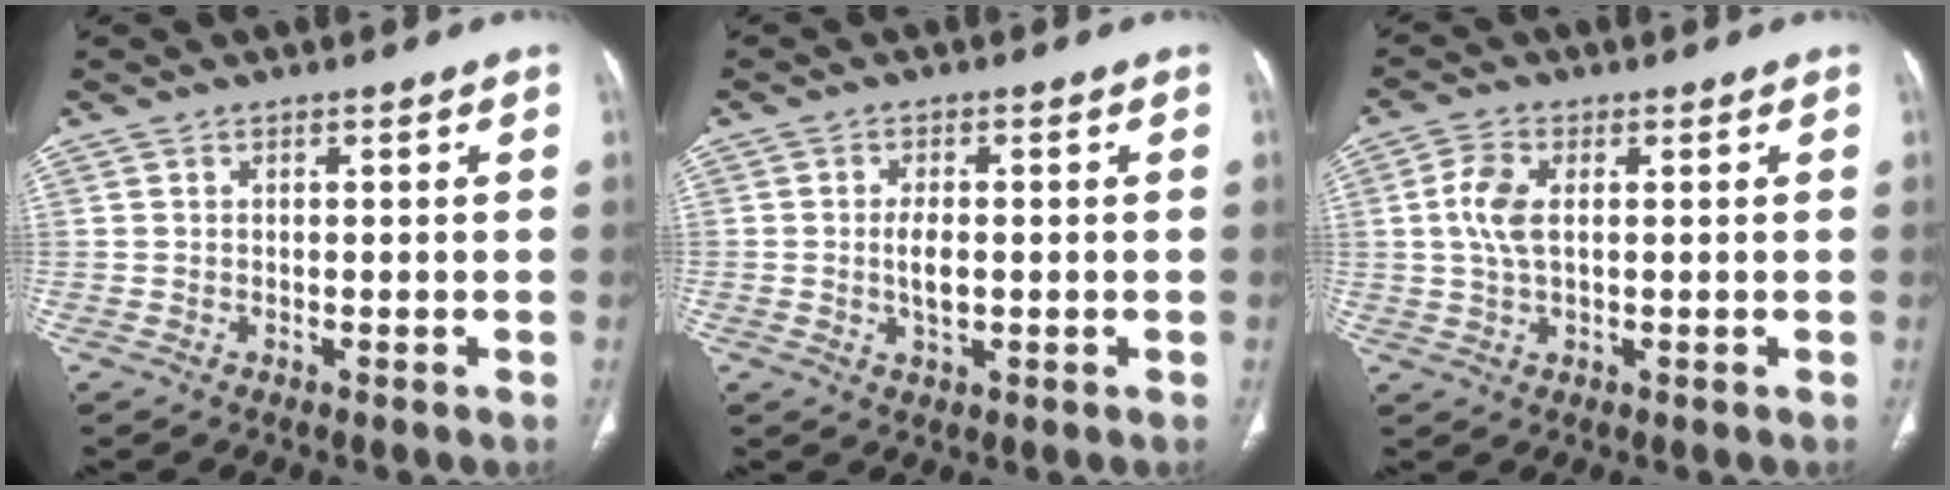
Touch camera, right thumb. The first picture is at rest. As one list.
[{"total": 3.8, "force": [-0.2, 1.9, 3.2], "torque": [-0.057, -0.002, -0.002]}, {"total": 5.8, "force": [0.8, 3.1, 4.8], "torque": [-0.118, 0.009, 0.016]}]